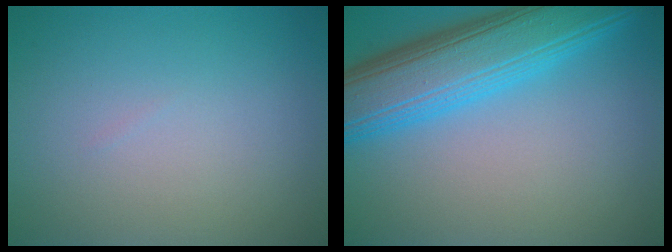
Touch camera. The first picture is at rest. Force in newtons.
{"total": 9.0, "press": 9.0, "slide": 0.2}